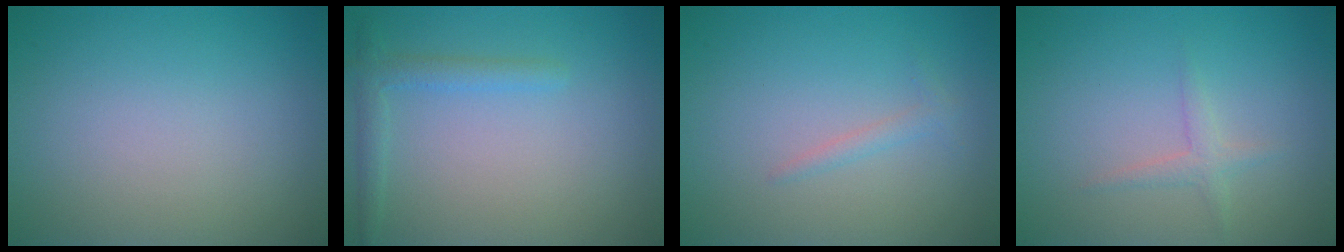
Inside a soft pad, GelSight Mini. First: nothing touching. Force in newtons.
{"total": 1.9, "press": 1.8, "slide": 0.2}
{"total": 1.0, "press": 1.0, "slide": 0.1}
{"total": 1.3, "press": 1.3, "slide": 0.1}